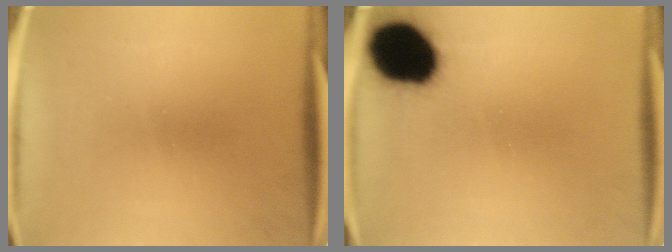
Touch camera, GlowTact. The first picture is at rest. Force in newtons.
{"total": 17.4}